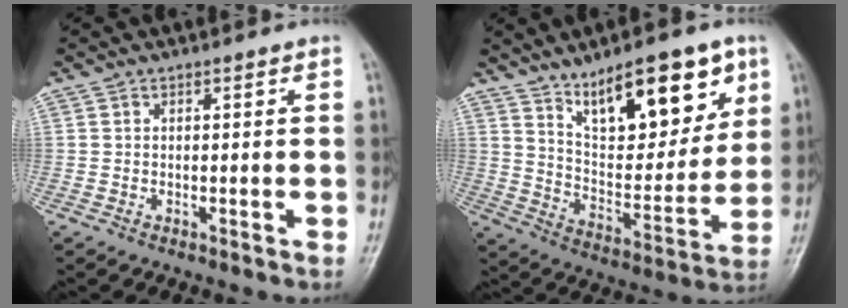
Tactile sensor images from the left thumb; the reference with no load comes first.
{"total": 19.3, "force": [10.9, 7.9, 13.7], "torque": [-0.156, -0.055, 0.187]}